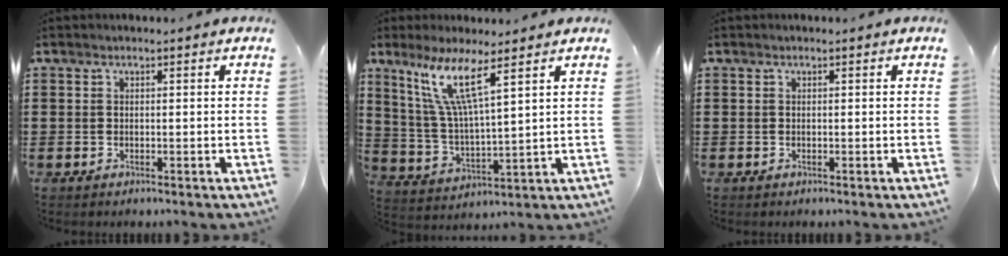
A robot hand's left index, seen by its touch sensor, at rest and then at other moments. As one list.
[{"total": 10.1, "force": [6.7, 1.1, 7.6], "torque": [-0.165, -0.023, 0.118]}, {"total": 0.0}]